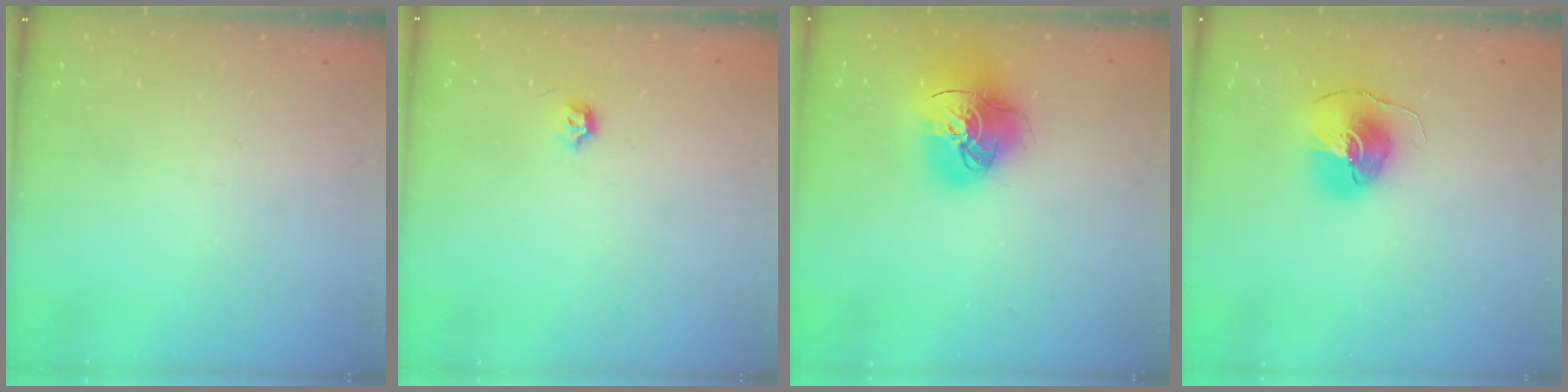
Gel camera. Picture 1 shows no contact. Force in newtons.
{"total": 4.0, "press": 3.9, "slide": 0.7}
{"total": 16.2, "press": 16.1, "slide": 1.7}
{"total": 8.7, "press": 8.7, "slide": 0.6}